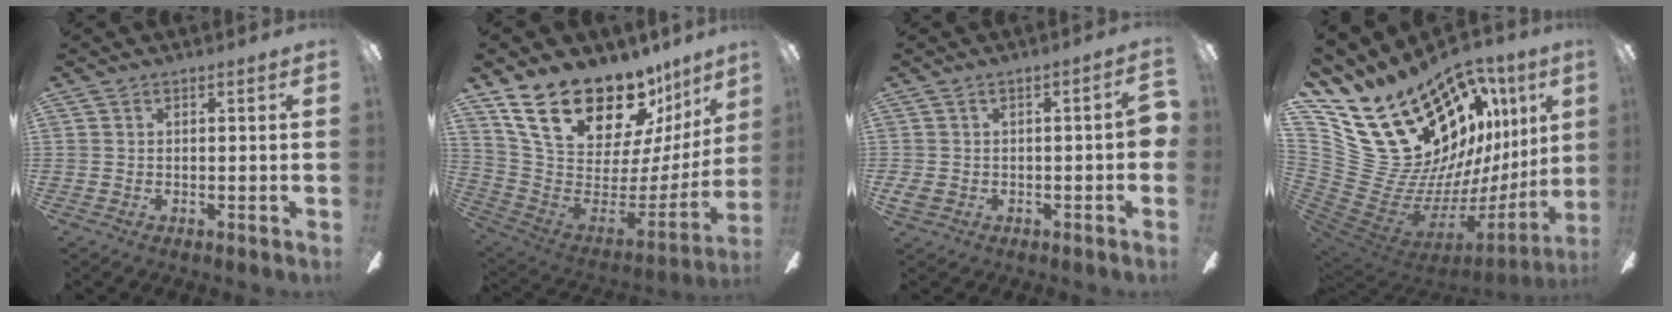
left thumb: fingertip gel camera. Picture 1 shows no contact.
{"total": 25.4, "force": [18.6, 10.6, 13.5], "torque": [-0.226, -0.130, 0.346]}
{"total": 6.3, "force": [-1.5, 3.1, 5.3], "torque": [-0.089, 0.008, -0.026]}
{"total": 25.3, "force": [14.6, 16.1, 12.9], "torque": [-0.191, -0.151, 0.342]}